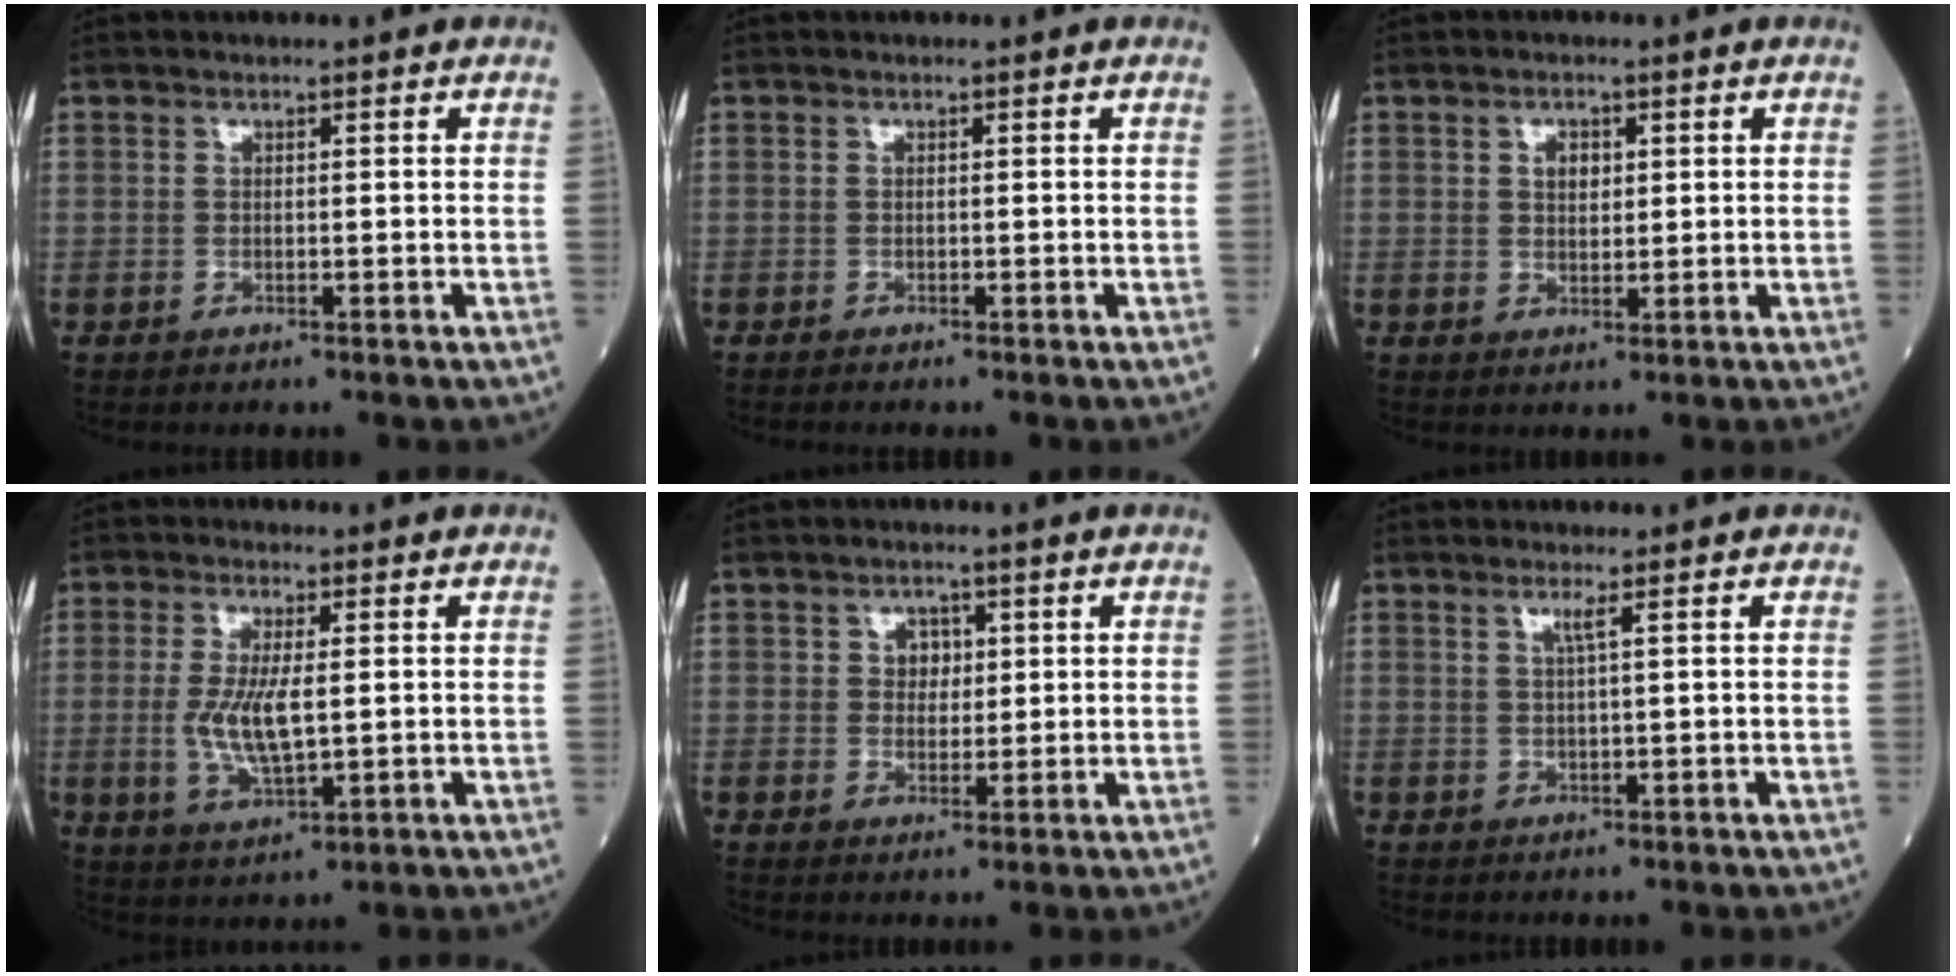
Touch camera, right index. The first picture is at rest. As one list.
[{"total": 0.6, "force": [-0.5, -0.2, 0.1], "torque": [-0.007, -0.003, -0.010]}, {"total": 2.4, "force": [0.7, 1.6, 1.7], "torque": [-0.027, 0.003, 0.011]}, {"total": 6.9, "force": [-0.1, 1.9, 6.6], "torque": [-0.139, -0.011, 0.001]}, {"total": 2.7, "force": [0.7, 2.2, 1.5], "torque": [-0.016, 0.003, 0.010]}, {"total": 1.3, "force": [0.6, -0.5, 1.1], "torque": [-0.028, -0.003, 0.013]}]